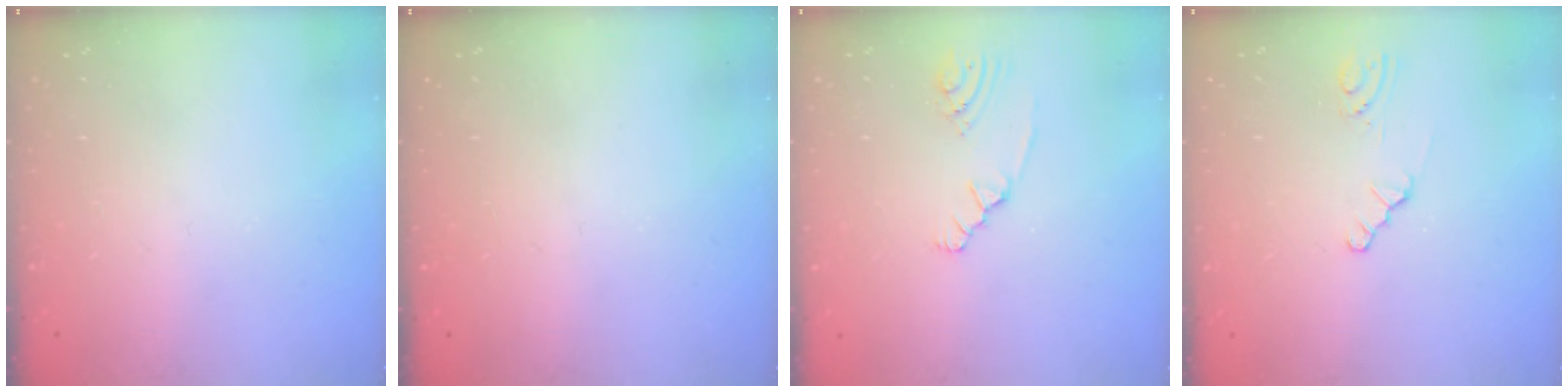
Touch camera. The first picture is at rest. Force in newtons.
{"total": 0.0}
{"total": 2.5, "press": 2.3, "slide": 1.1}
{"total": 1.1, "press": 1.0, "slide": 0.2}